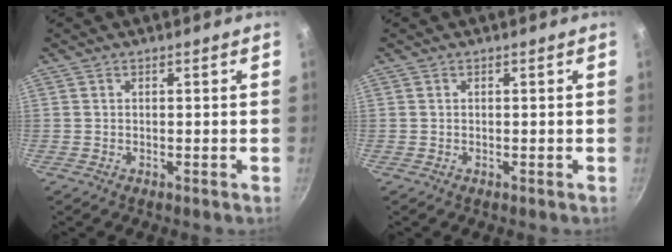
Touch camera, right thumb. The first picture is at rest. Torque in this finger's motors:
{"motor_torque": [0.01, 0.00, 0.16, 0.12, 0.00]}